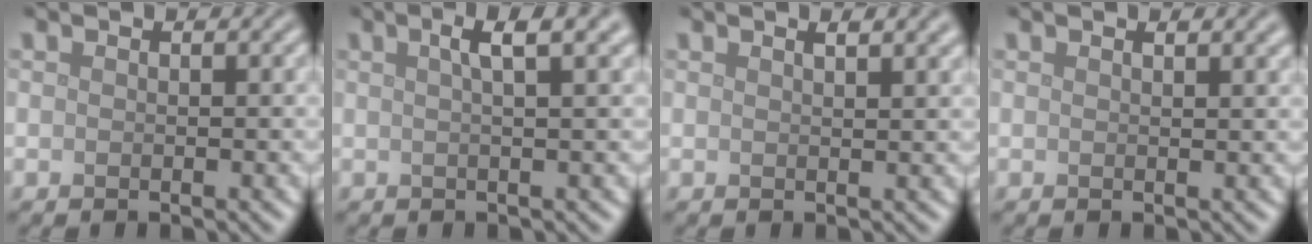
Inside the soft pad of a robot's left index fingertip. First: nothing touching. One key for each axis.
{"total": 3.4, "fx": 1.4, "fy": 0.7, "fz": 3.0, "tx": -0.033, "ty": 0.012, "tz": 0.019}
{"total": 2.2, "fx": 1.3, "fy": 0.7, "fz": 1.5, "tx": -0.011, "ty": 0.004, "tz": 0.014}
{"total": 1.3, "fx": 0.9, "fy": 0.4, "fz": 0.9, "tx": -0.009, "ty": 0.002, "tz": 0.014}